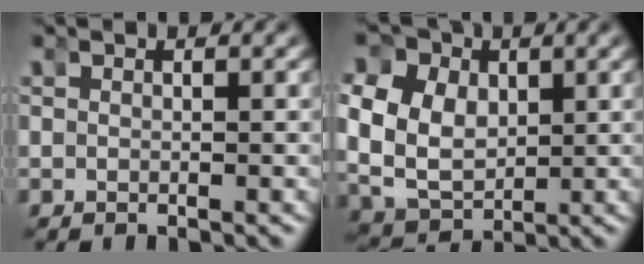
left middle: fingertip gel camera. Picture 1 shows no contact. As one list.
[{"total": 13.2, "force": [1.4, 11.6, 6.2], "torque": [-0.154, -0.028, 0.020]}]